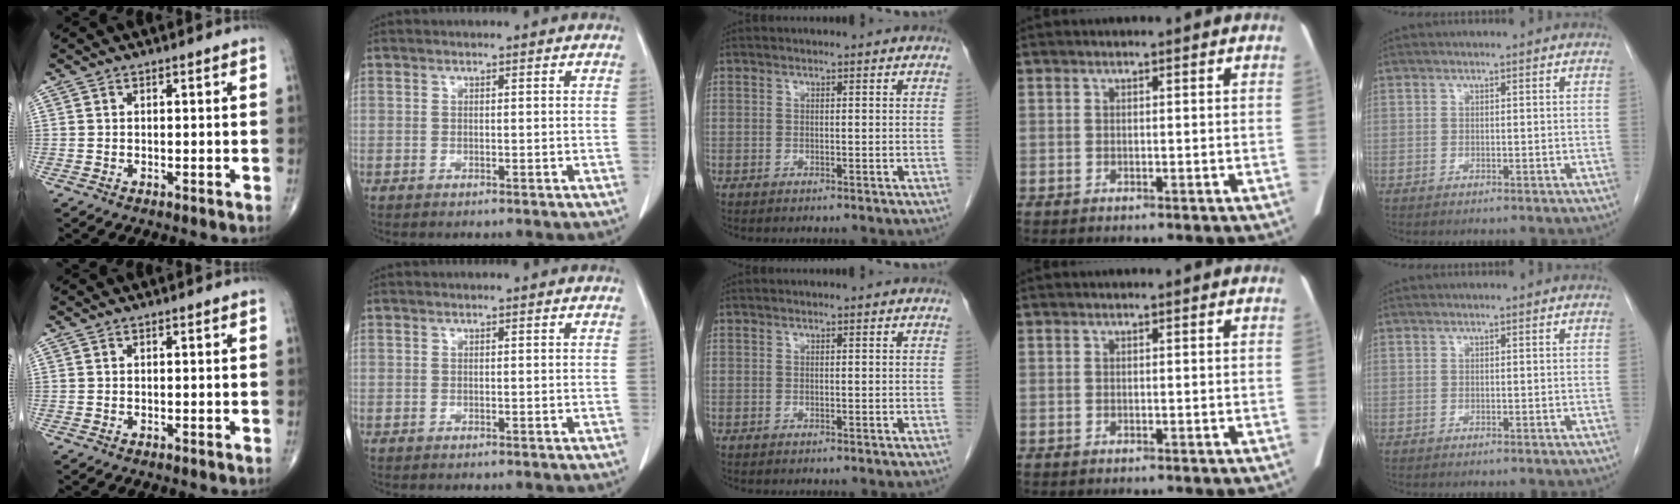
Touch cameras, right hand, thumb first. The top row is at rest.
{}